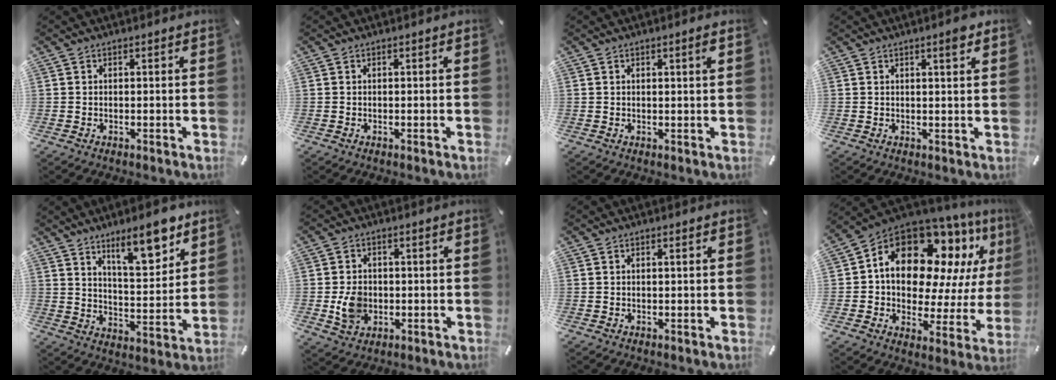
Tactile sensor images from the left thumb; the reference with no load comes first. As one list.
[{"total": 0.0}, {"total": 1.6, "force": [0.7, 0.1, 1.4], "torque": [-0.029, 0.000, 0.011]}, {"total": 2.7, "force": [1.7, 0.3, 2.1], "torque": [-0.027, -0.006, 0.025]}, {"total": 13.1, "force": [9.4, 4.5, 8.0], "torque": [-0.098, -0.061, 0.156]}, {"total": 6.4, "force": [-0.8, 5.4, 3.3], "torque": [-0.054, -0.005, -0.016]}, {"total": 0.7, "force": [0.2, 0.1, 0.7], "torque": [-0.013, 0.001, 0.003]}, {"total": 18.3, "force": [9.3, 11.4, 10.9], "torque": [-0.198, -0.076, 0.155]}]